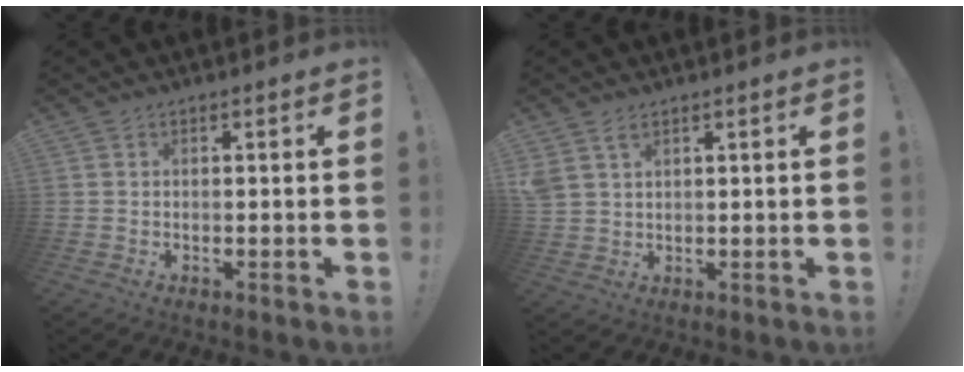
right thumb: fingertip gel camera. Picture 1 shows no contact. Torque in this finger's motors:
{"motor_torque": [0.51, 0.60, 1.20, 0.37, 0.14]}